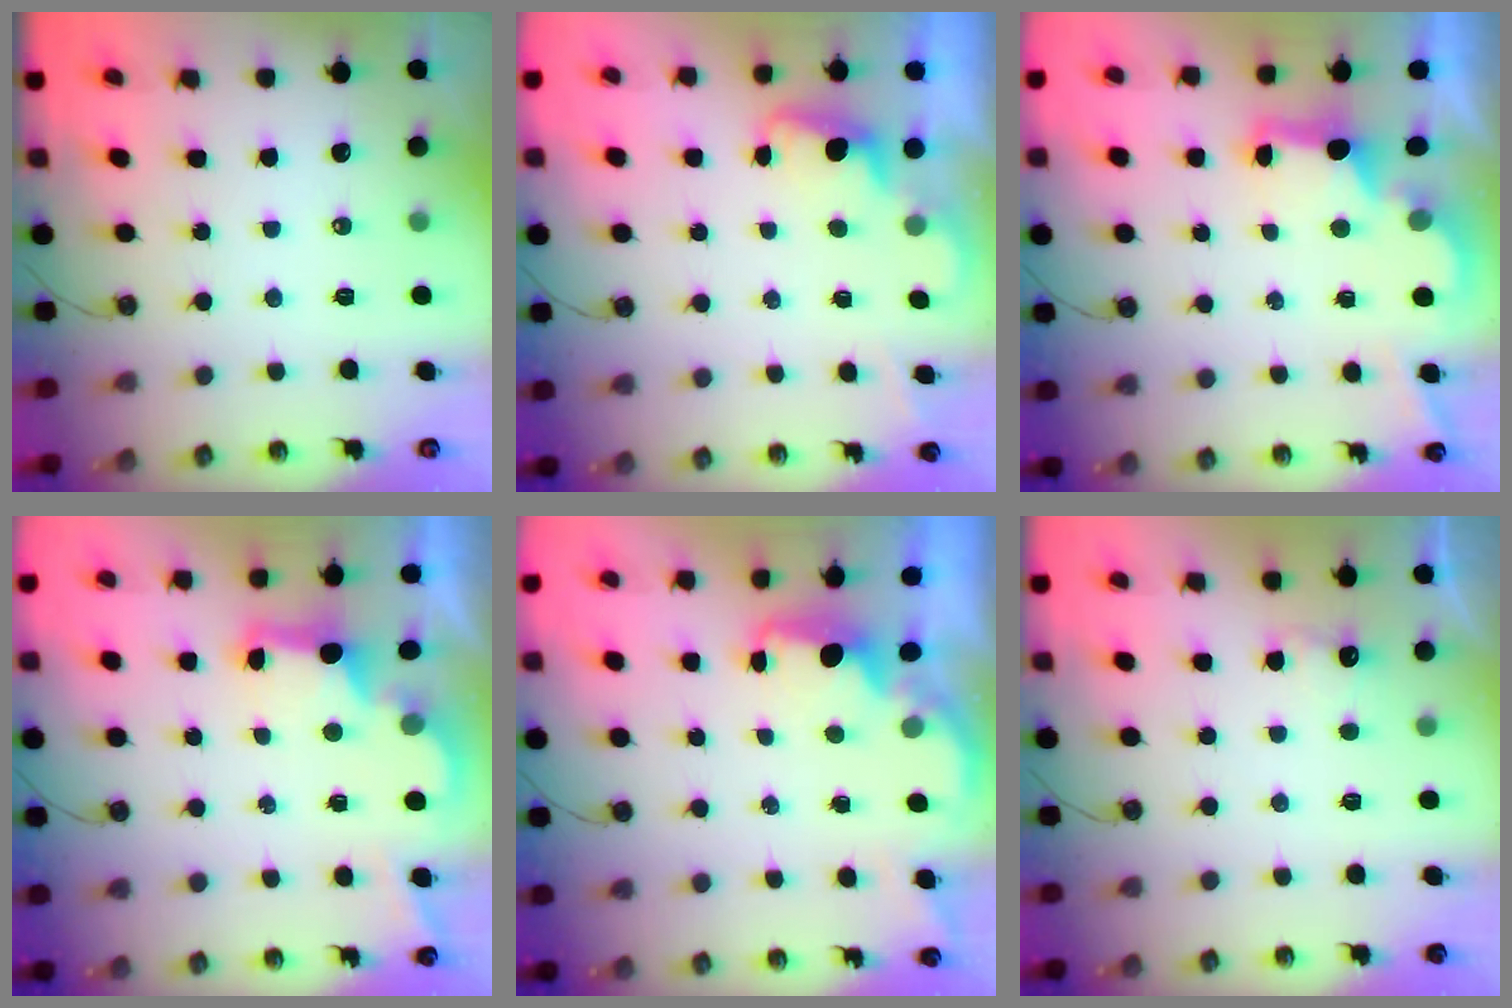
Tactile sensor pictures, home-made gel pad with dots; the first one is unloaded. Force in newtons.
{"total": 2.0, "press": 1.8, "slide": 0.9}
{"total": 2.8, "press": 2.6, "slide": 0.9}
{"total": 2.9, "press": 2.7, "slide": 0.9}
{"total": 1.9, "press": 1.8, "slide": 0.7}
{"total": 2.9, "press": 2.8, "slide": 0.9}